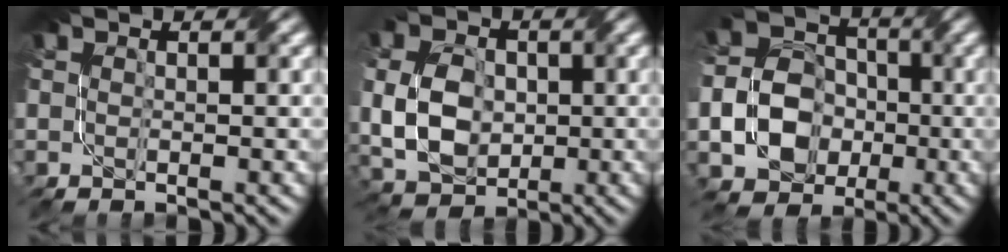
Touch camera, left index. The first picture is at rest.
{"total": 7.1, "force": [-1.1, 5.1, 4.8], "torque": [-0.104, -0.005, -0.028]}
{"total": 7.0, "force": [-2.7, 5.4, 3.6], "torque": [-0.057, -0.006, -0.064]}